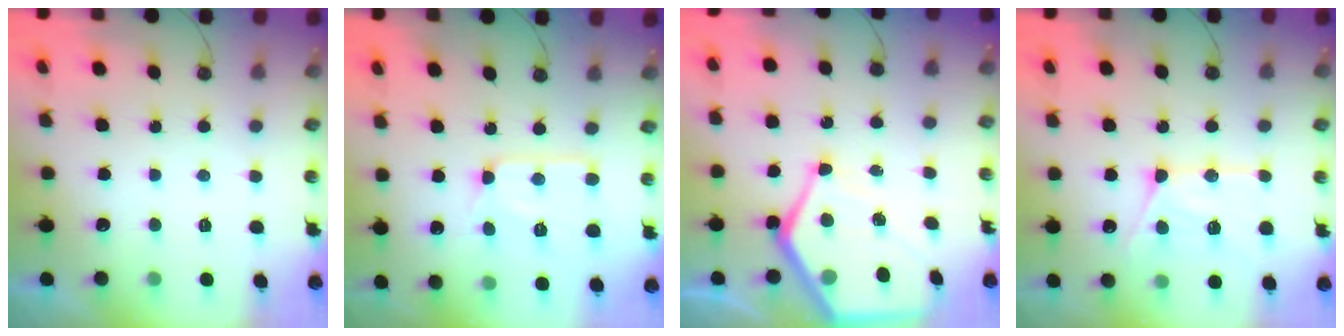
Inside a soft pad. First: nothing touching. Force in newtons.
{"total": 12.1, "press": 12.0, "slide": 0.9}
{"total": 14.0, "press": 13.9, "slide": 1.3}
{"total": 14.9, "press": 14.8, "slide": 1.6}